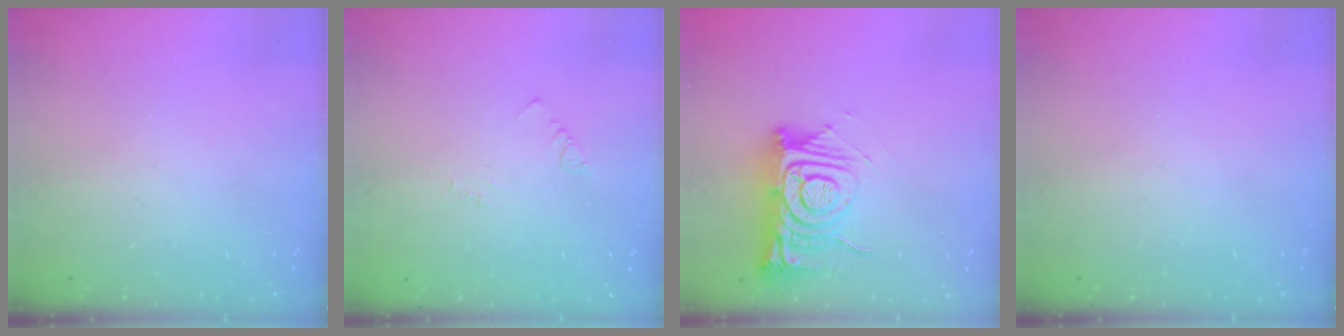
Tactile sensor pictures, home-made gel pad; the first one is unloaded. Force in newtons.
{"total": 2.5, "press": 2.5, "slide": 0.4}
{"total": 13.6, "press": 13.5, "slide": 1.3}
{"total": 0.0}